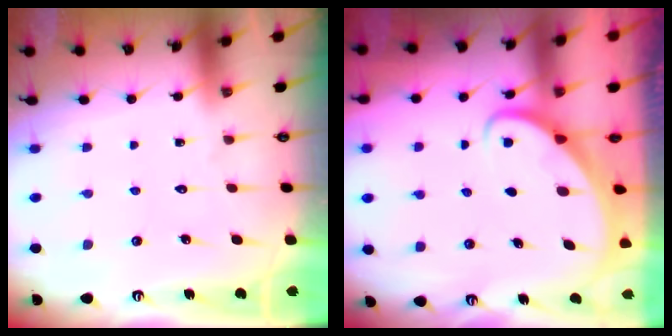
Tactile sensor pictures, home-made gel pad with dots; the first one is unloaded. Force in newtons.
{"total": 2.3, "press": 2.3, "slide": 0.2}